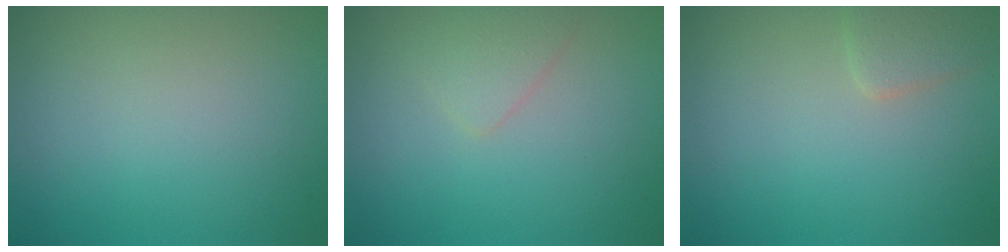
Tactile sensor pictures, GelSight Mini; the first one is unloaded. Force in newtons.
{"total": 1.5, "press": 1.5, "slide": 0.0}
{"total": 1.9, "press": 1.9, "slide": 0.1}